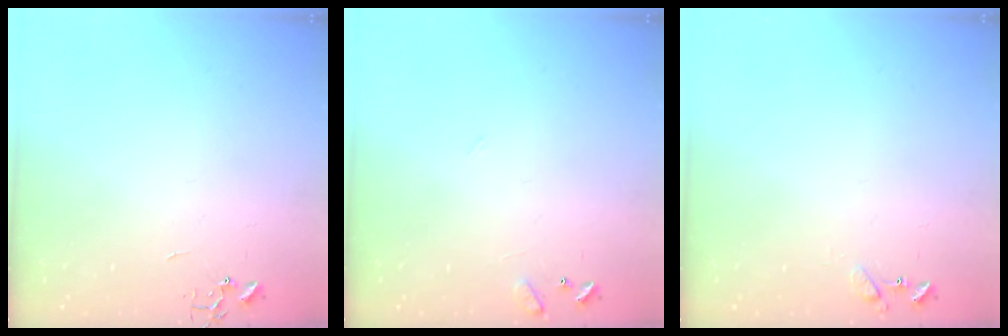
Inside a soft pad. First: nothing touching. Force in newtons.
{"total": 8.4, "press": 8.4, "slide": 0.5}
{"total": 6.7, "press": 6.6, "slide": 0.8}